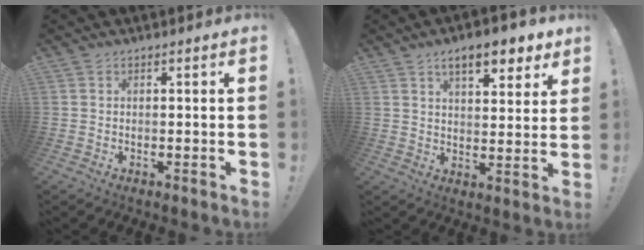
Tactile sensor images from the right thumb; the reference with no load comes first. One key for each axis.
{"total": 9.5, "fx": 6.0, "fy": 3.5, "fz": 6.5, "tx": -0.085, "ty": -0.030, "tz": 0.102}